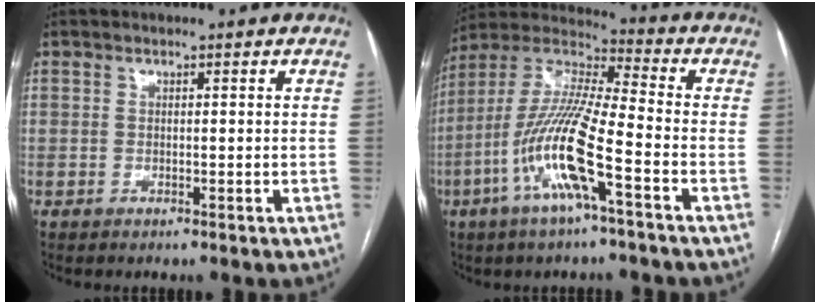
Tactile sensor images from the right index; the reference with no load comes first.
{"total": 14.9, "force": [-5.7, 1.5, 13.7], "torque": [-0.288, -0.002, -0.115]}